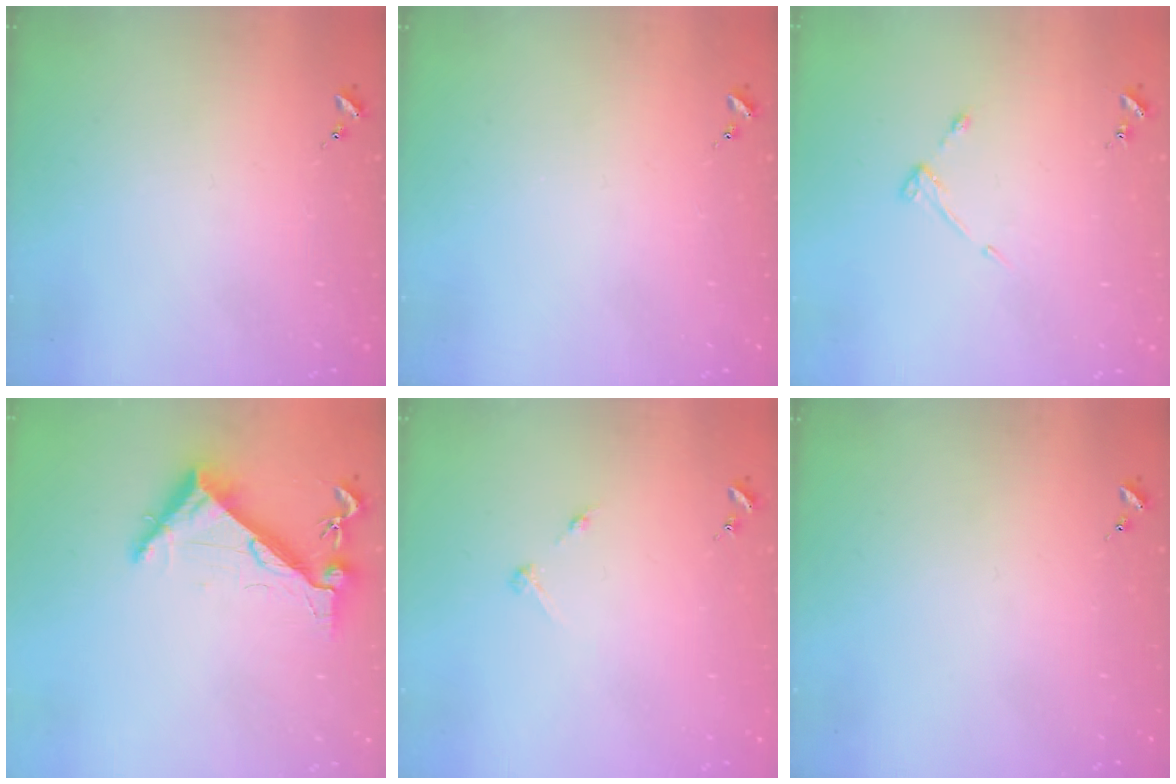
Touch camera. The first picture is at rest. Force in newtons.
{"total": 0.0}
{"total": 3.2, "press": 3.1, "slide": 0.5}
{"total": 6.4, "press": 6.4, "slide": 0.5}
{"total": 2.8, "press": 2.8, "slide": 0.3}
{"total": 0.0}